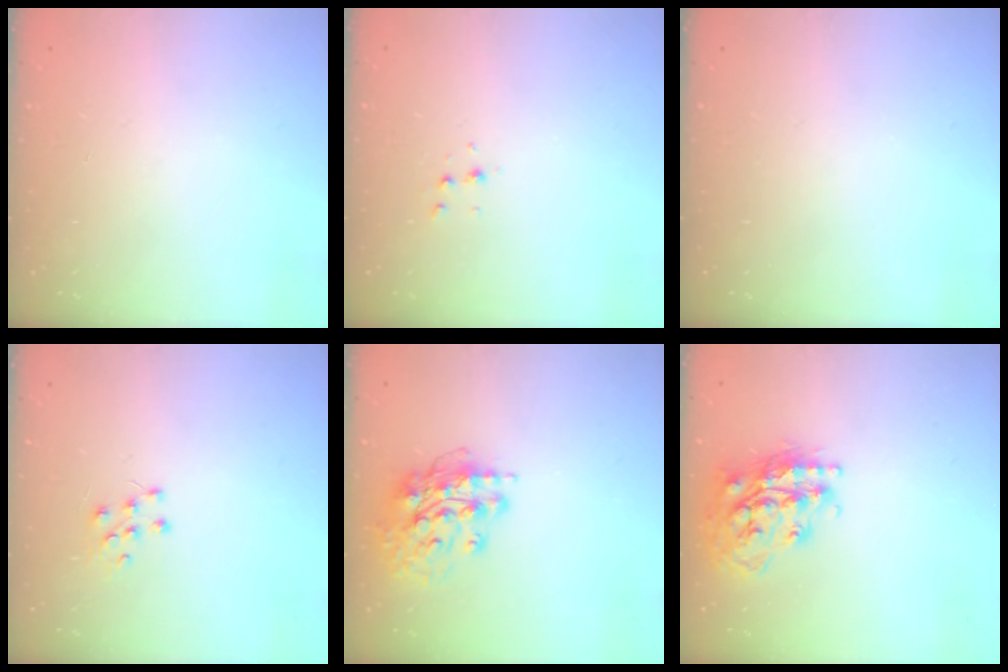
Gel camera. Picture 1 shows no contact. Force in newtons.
{"total": 3.8, "press": 3.7, "slide": 1.1}
{"total": 0.0}
{"total": 6.3, "press": 6.3, "slide": 0.5}
{"total": 15.0, "press": 14.9, "slide": 1.6}
{"total": 19.3, "press": 19.3, "slide": 1.4}